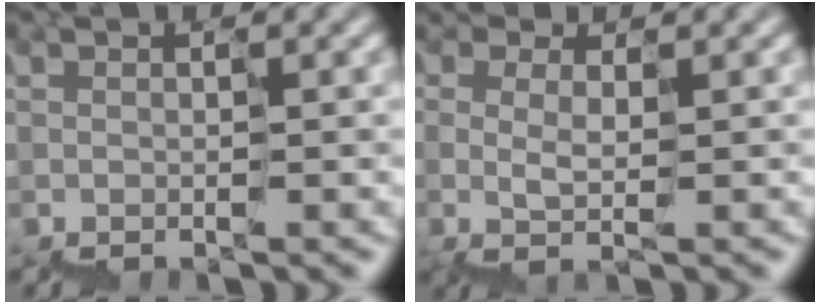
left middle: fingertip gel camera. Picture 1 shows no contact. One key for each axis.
{"total": 1.1, "fx": 0.7, "fy": 0.4, "fz": 0.7, "tx": -0.021, "ty": 0.002, "tz": 0.024}